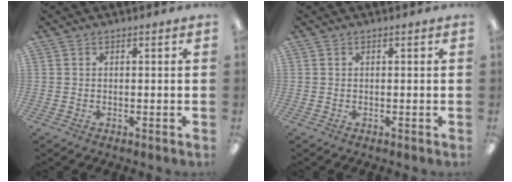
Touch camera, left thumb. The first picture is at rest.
{"total": 0.0}